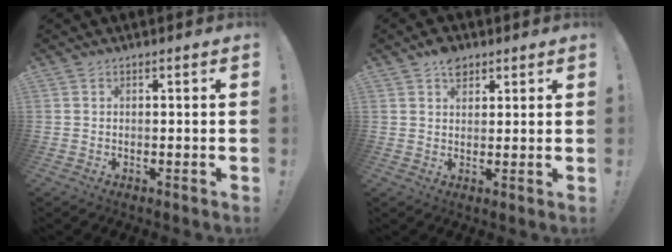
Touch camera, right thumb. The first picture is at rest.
{"total": 5.2, "force": [3.3, 3.4, 2.3], "torque": [-0.023, -0.011, 0.059]}